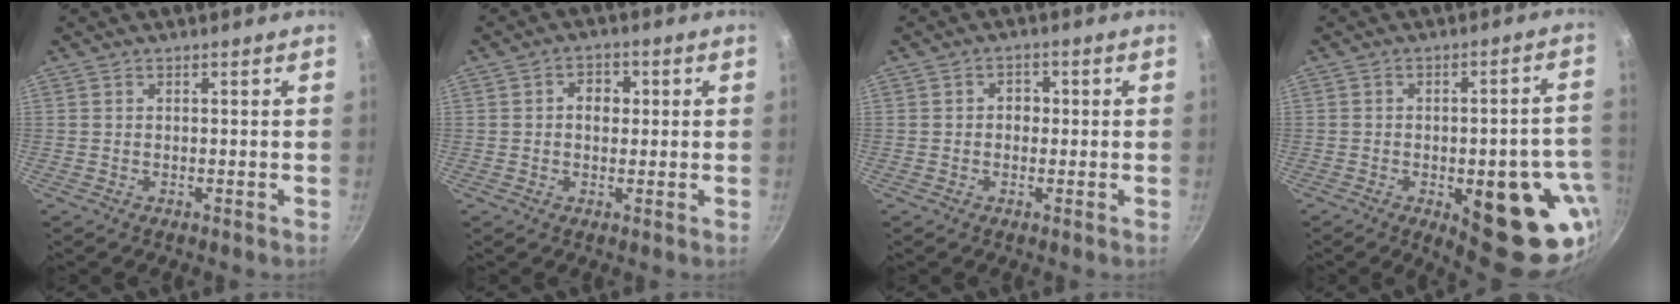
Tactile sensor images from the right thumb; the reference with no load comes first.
{"total": 4.1, "force": [0.5, 3.2, 2.5], "torque": [-0.016, 0.006, 0.003]}
{"total": 2.7, "force": [0.0, 2.2, 1.5], "torque": [-0.007, 0.005, -0.003]}
{"total": 21.4, "force": [-6.2, 8.8, 18.5], "torque": [-0.161, 0.007, -0.069]}